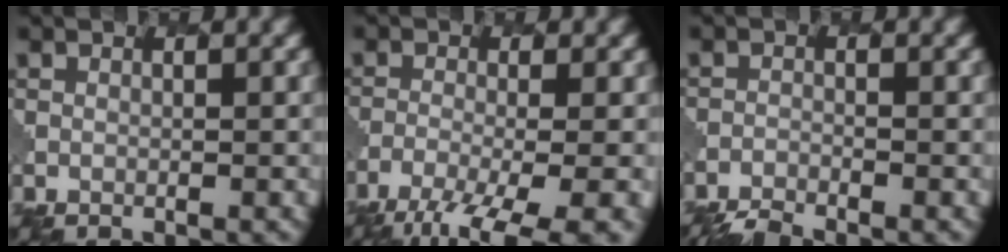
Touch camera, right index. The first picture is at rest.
{"total": 7.9, "force": [-5.3, 1.9, 5.6], "torque": [-0.096, -0.016, -0.089]}
{"total": 3.1, "force": [-3.0, 0.2, 0.7], "torque": [-0.020, -0.015, -0.056]}